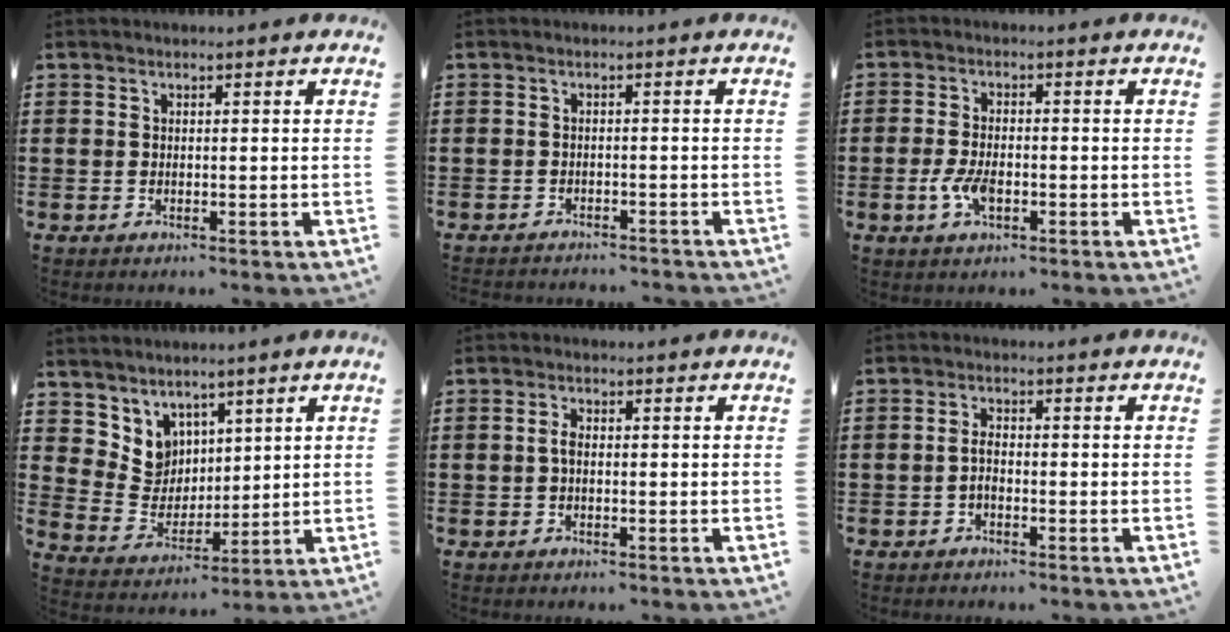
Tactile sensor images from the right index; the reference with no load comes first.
{"total": 1.7, "force": [-1.7, 0.0, 0.0], "torque": [-0.005, -0.002, -0.036]}
{"total": 4.3, "force": [-1.4, 2.0, 3.6], "torque": [-0.082, -0.002, -0.029]}
{"total": 6.6, "force": [3.8, 5.3, 1.0], "torque": [-0.056, -0.015, 0.076]}
{"total": 1.8, "force": [-0.2, 0.8, 1.6], "torque": [-0.038, -0.002, -0.007]}
{"total": 1.9, "force": [-0.8, 0.9, 1.5], "torque": [-0.039, -0.001, -0.018]}